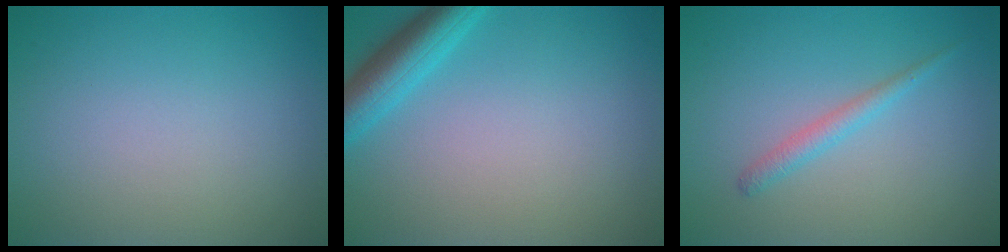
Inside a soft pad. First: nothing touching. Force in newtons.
{"total": 4.0, "press": 4.0, "slide": 0.2}
{"total": 1.5, "press": 1.5, "slide": 0.1}